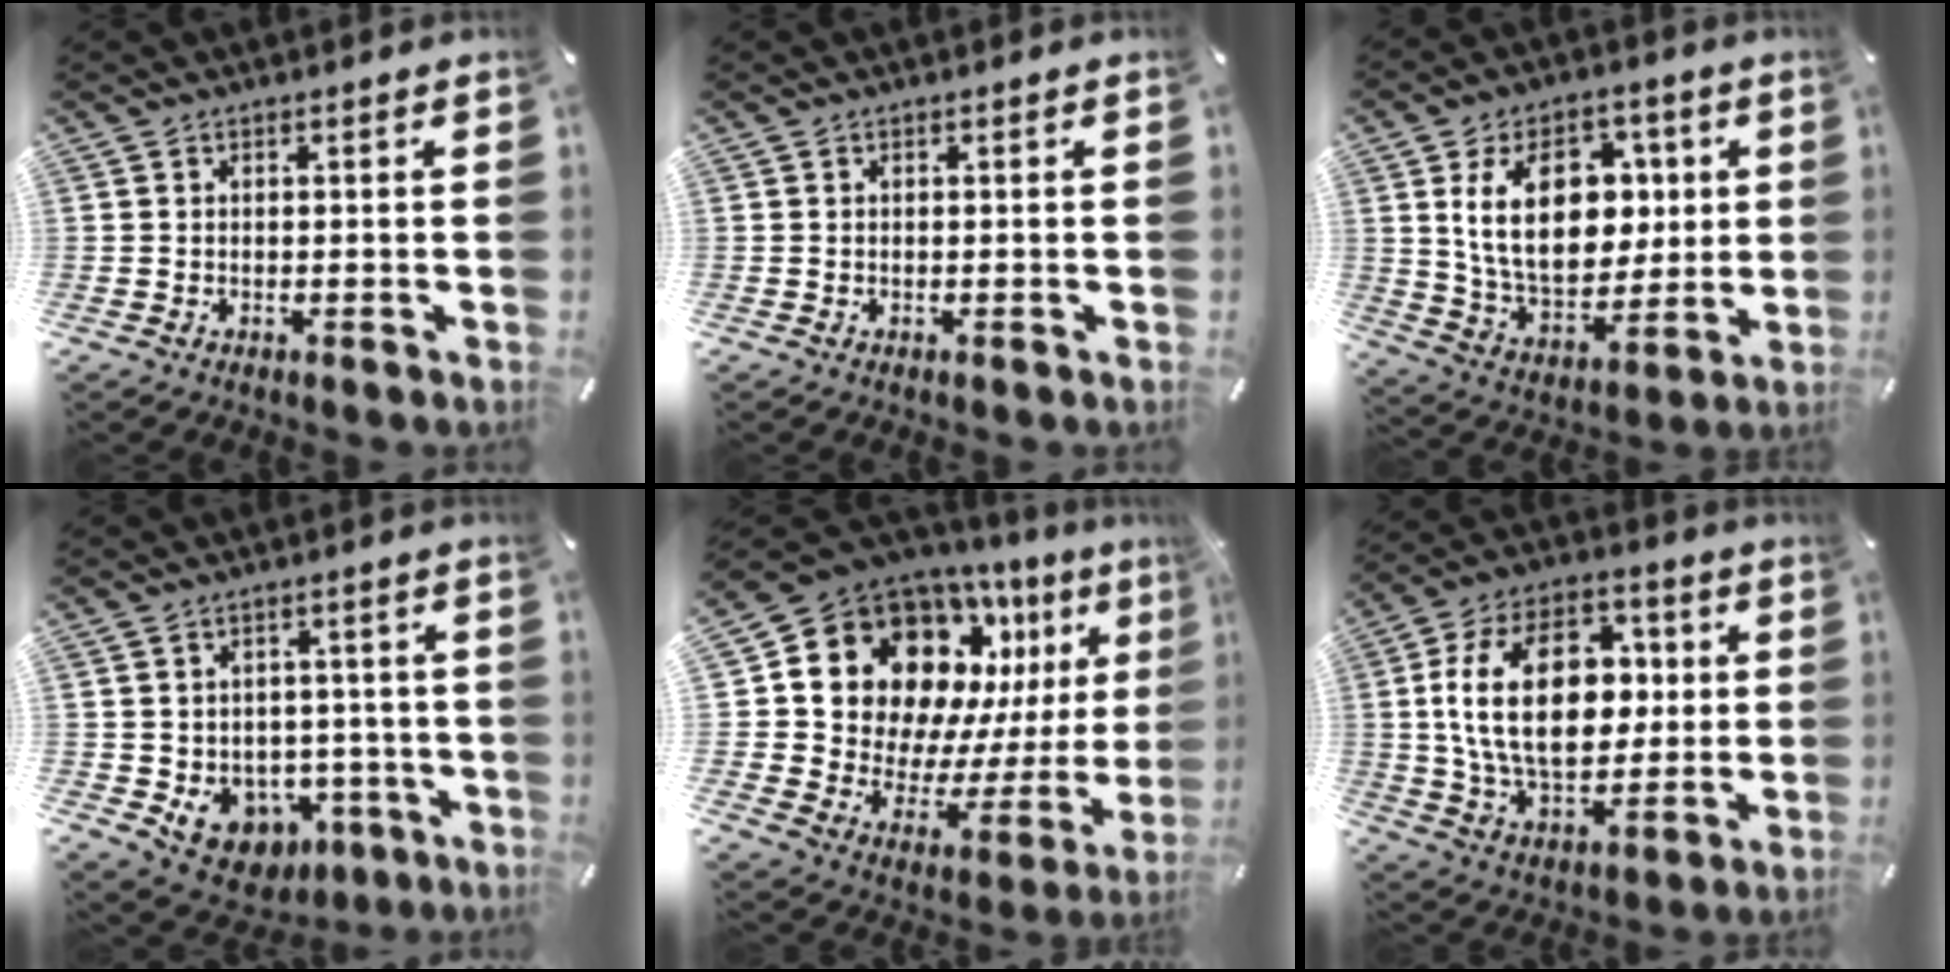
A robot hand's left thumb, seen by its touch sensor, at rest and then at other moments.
{"total": 0.0}
{"total": 18.4, "force": [4.4, 12.8, 12.4], "torque": [-0.222, 0.002, 0.079]}
{"total": 7.8, "force": [-1.8, 7.2, 2.5], "torque": [-0.034, 0.004, -0.020]}
{"total": 16.5, "force": [10.0, 11.6, 6.2], "torque": [-0.100, -0.104, 0.194]}
{"total": 22.7, "force": [2.3, 14.9, 16.9], "torque": [-0.313, 0.012, 0.035]}